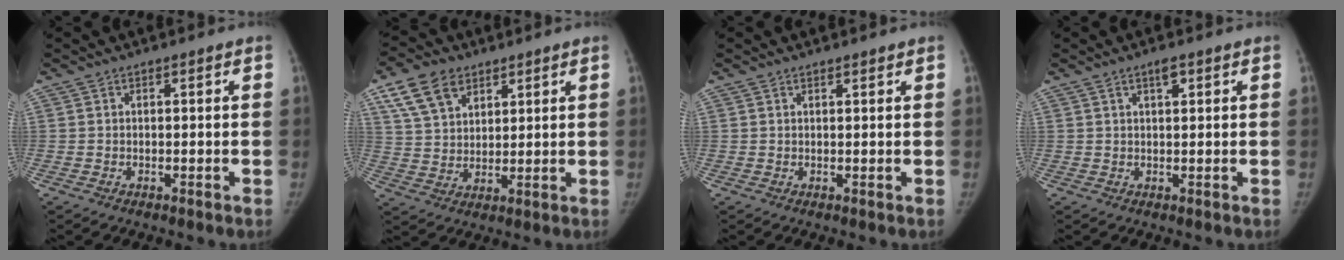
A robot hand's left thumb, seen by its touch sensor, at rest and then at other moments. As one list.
[{"total": 10.1, "force": [5.7, 6.6, 5.1], "torque": [-0.075, -0.016, 0.111]}, {"total": 0.6, "force": [0.6, 0.2, 0.1], "torque": [-0.003, -0.006, 0.007]}, {"total": 2.1, "force": [1.2, 0.6, 1.6], "torque": [-0.027, -0.004, 0.020]}]